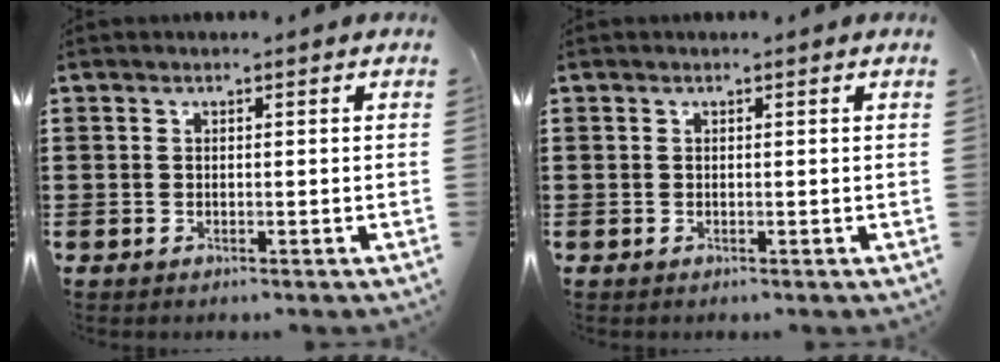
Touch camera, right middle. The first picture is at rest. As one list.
[{"total": 0.0}]